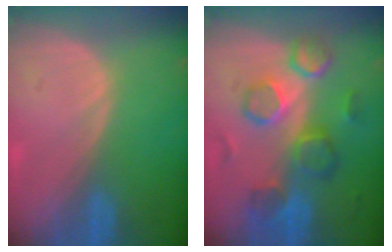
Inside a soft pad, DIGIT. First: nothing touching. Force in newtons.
{"total": 9.7, "press": 8.9, "slide": 3.8}